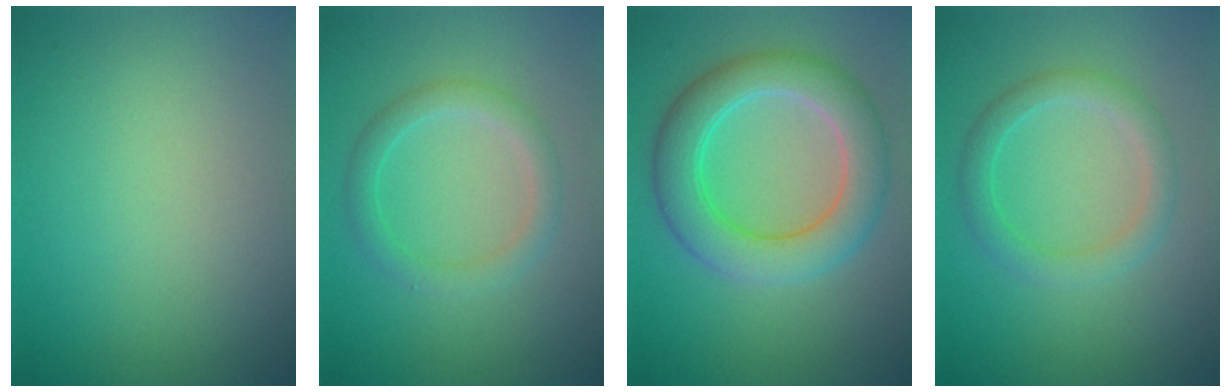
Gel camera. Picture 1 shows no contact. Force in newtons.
{"total": 2.4, "press": 2.4, "slide": 0.1}
{"total": 6.4, "press": 6.4, "slide": 0.2}
{"total": 2.6, "press": 2.6, "slide": 0.1}